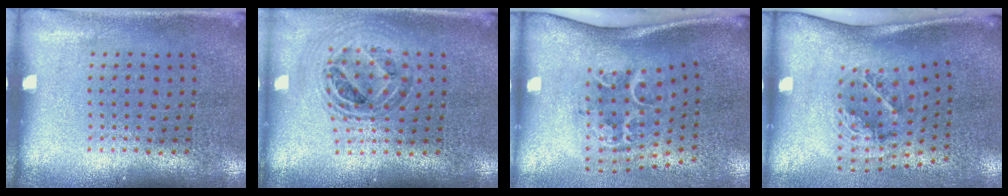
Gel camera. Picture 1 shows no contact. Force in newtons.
{"total": 1.0, "press": 1.0, "slide": 0.1}
{"total": 2.3, "press": 1.4, "slide": 1.9}
{"total": 2.1, "press": 1.3, "slide": 1.6}